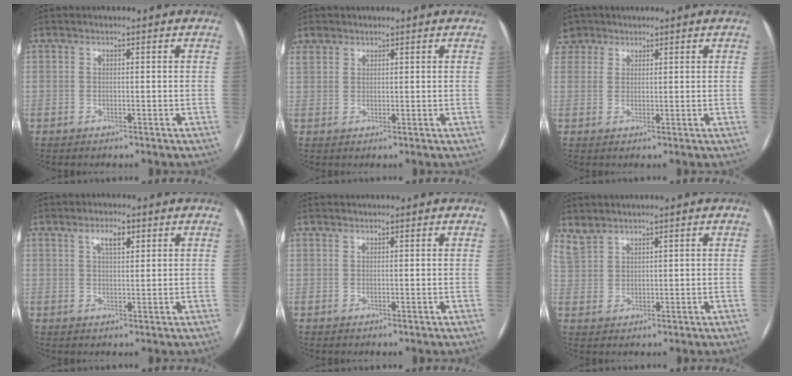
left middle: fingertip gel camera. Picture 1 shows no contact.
{"total": 2.6, "force": [1.9, 1.7, 0.4], "torque": [-0.014, 0.013, 0.039]}
{"total": 4.4, "force": [2.8, 3.3, 0.0], "torque": [0.002, 0.015, 0.054]}
{"total": 3.2, "force": [1.7, 1.1, 2.5], "torque": [-0.046, 0.005, 0.029]}
{"total": 1.4, "force": [1.3, 0.2, 0.3], "torque": [-0.004, 0.014, 0.024]}
{"total": 3.3, "force": [3.0, 1.3, 0.2], "torque": [-0.008, 0.011, 0.067]}